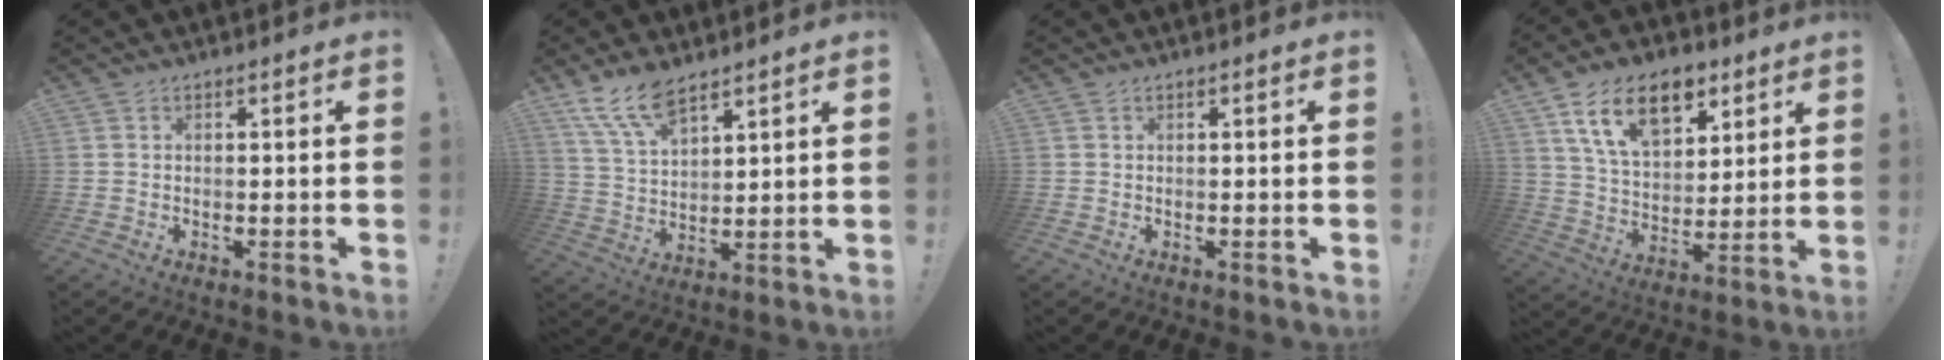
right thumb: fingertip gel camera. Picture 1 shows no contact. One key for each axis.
{"total": 10.2, "fx": 7.9, "fy": 3.7, "fz": 5.3, "tx": -0.114, "ty": -0.037, "tz": 0.152}
{"total": 0.0}
{"total": 17.2, "fx": 9.1, "fy": 10.2, "fz": 10.3, "tx": -0.171, "ty": -0.029, "tz": 0.167}